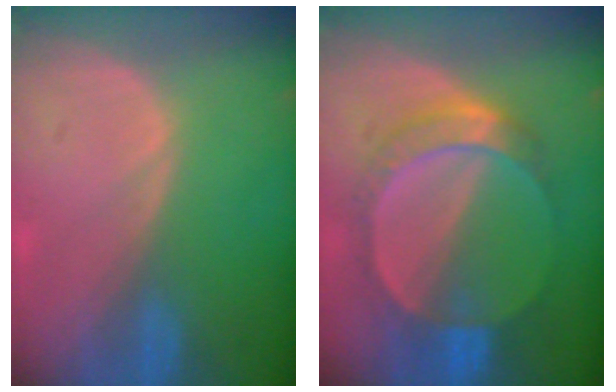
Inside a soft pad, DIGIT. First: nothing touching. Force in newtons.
{"total": 7.1, "press": 7.0, "slide": 0.5}